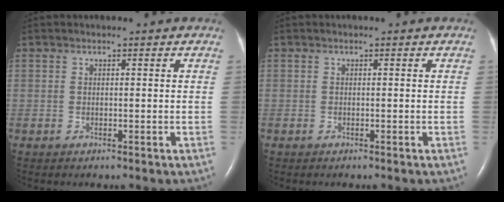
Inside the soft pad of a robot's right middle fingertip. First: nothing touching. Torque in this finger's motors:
{"motor_torque": [-0.39, -0.03, 0.00, -0.01]}